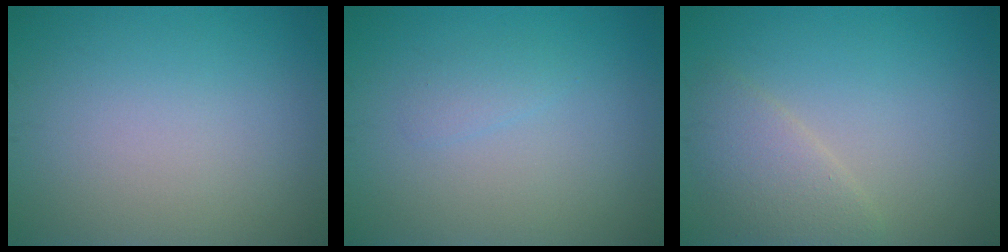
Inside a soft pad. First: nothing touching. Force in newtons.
{"total": 1.0, "press": 1.0, "slide": 0.1}
{"total": 2.9, "press": 2.9, "slide": 0.1}